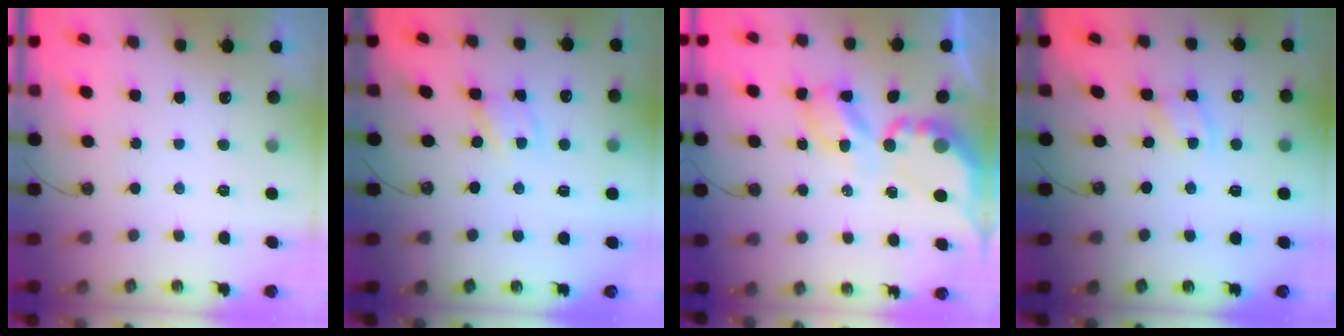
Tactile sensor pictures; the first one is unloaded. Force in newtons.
{"total": 2.5, "press": 2.5, "slide": 0.1}
{"total": 8.0, "press": 8.0, "slide": 0.4}
{"total": 2.3, "press": 2.3, "slide": 0.1}